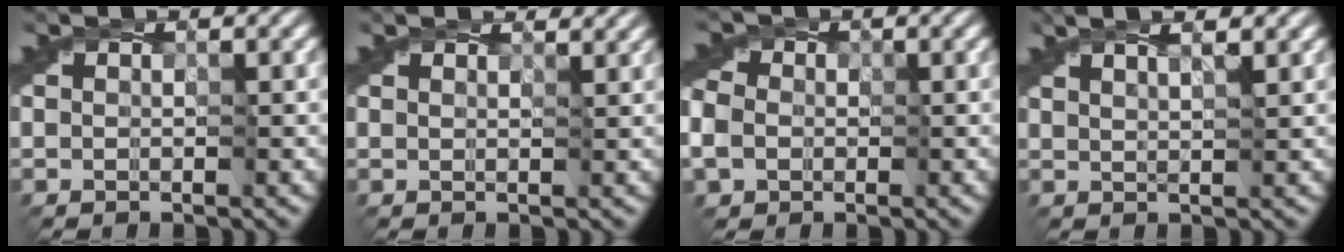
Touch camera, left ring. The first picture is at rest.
{"total": 2.0, "force": [1.6, 0.7, 0.9], "torque": [-0.015, 0.002, 0.007]}
{"total": 3.9, "force": [-1.1, 3.4, 1.5], "torque": [-0.039, -0.001, -0.029]}
{"total": 4.3, "force": [3.0, 1.5, 2.6], "torque": [-0.010, 0.024, 0.017]}